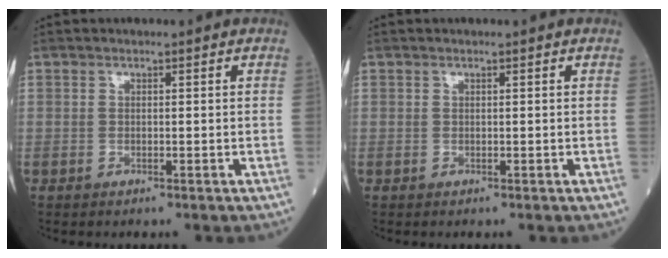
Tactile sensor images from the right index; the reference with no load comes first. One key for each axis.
{"total": 0.0}